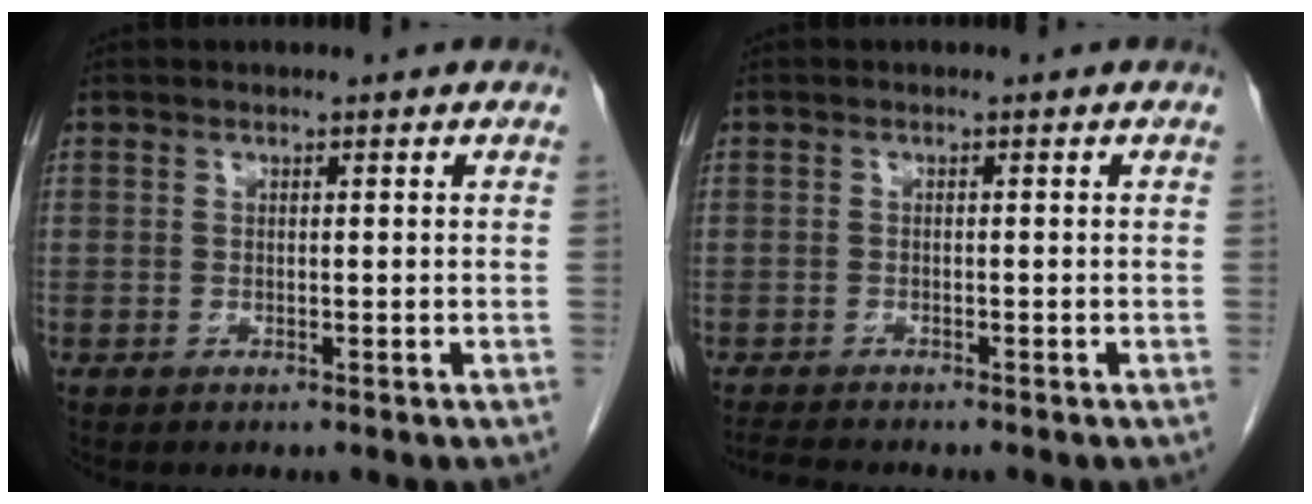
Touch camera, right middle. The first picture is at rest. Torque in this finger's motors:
{"motor_torque": [-0.09, 0.10, -0.02, -0.01]}